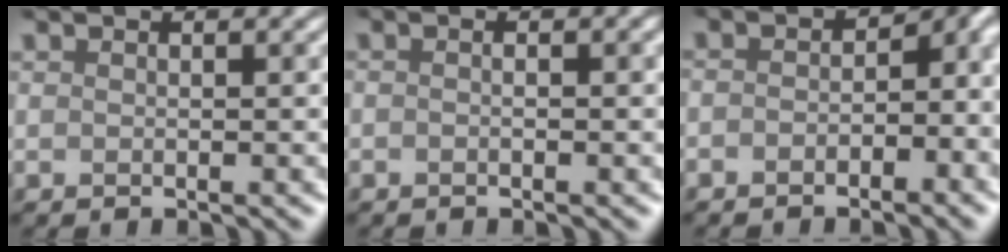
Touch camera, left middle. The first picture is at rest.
{"total": 1.5, "force": [-0.1, 0.6, 1.3], "torque": [-0.007, 0.011, -0.009]}
{"total": 4.8, "force": [-3.1, 2.1, 2.9], "torque": [-0.035, -0.008, -0.015]}